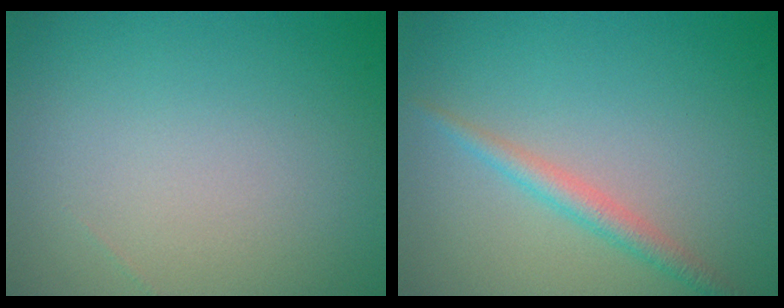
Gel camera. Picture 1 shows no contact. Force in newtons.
{"total": 2.0, "press": 2.0, "slide": 0.1}